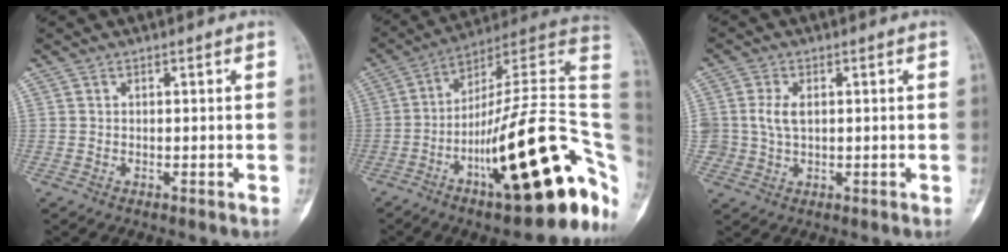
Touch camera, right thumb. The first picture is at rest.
{"total": 28.4, "force": [-8.6, 7.8, 25.9], "torque": [-0.309, 0.063, -0.127]}
{"total": 3.9, "force": [0.5, 2.6, 2.9], "torque": [-0.060, 0.001, 0.014]}